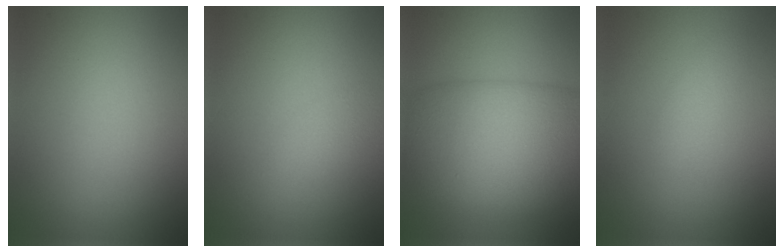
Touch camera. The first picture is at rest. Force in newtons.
{"total": 1.1, "press": 1.1, "slide": 0.1}
{"total": 12.5, "press": 12.5, "slide": 0.2}
{"total": 1.0, "press": 1.0, "slide": 0.0}